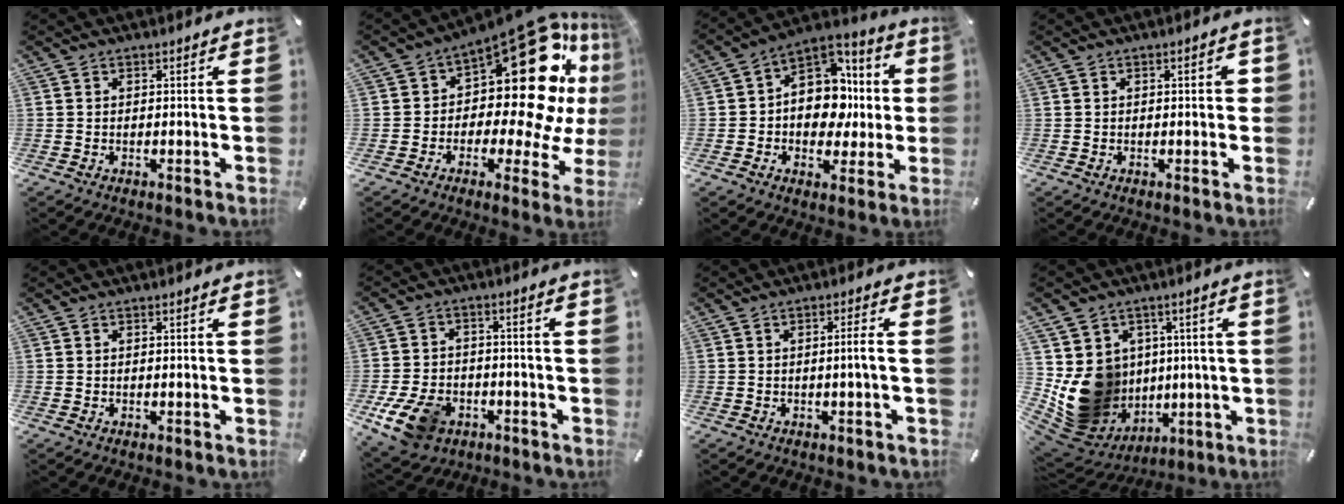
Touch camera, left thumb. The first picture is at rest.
{"total": 29.1, "force": [8.5, 14.6, 23.7], "torque": [-0.315, -0.091, 0.154]}
{"total": 14.6, "force": [-0.4, 11.8, 8.6], "torque": [-0.129, -0.005, -0.003]}
{"total": 2.2, "force": [0.1, 1.0, 2.0], "torque": [-0.021, 0.001, -0.005]}
{"total": 0.0}
{"total": 10.9, "force": [-4.8, 7.9, 5.9], "torque": [-0.123, 0.025, -0.084]}
{"total": 3.8, "force": [-0.3, 0.2, 3.8], "torque": [-0.069, -0.004, -0.008]}
{"total": 15.3, "force": [-0.2, 14.3, 5.6], "torque": [-0.104, -0.013, 0.022]}